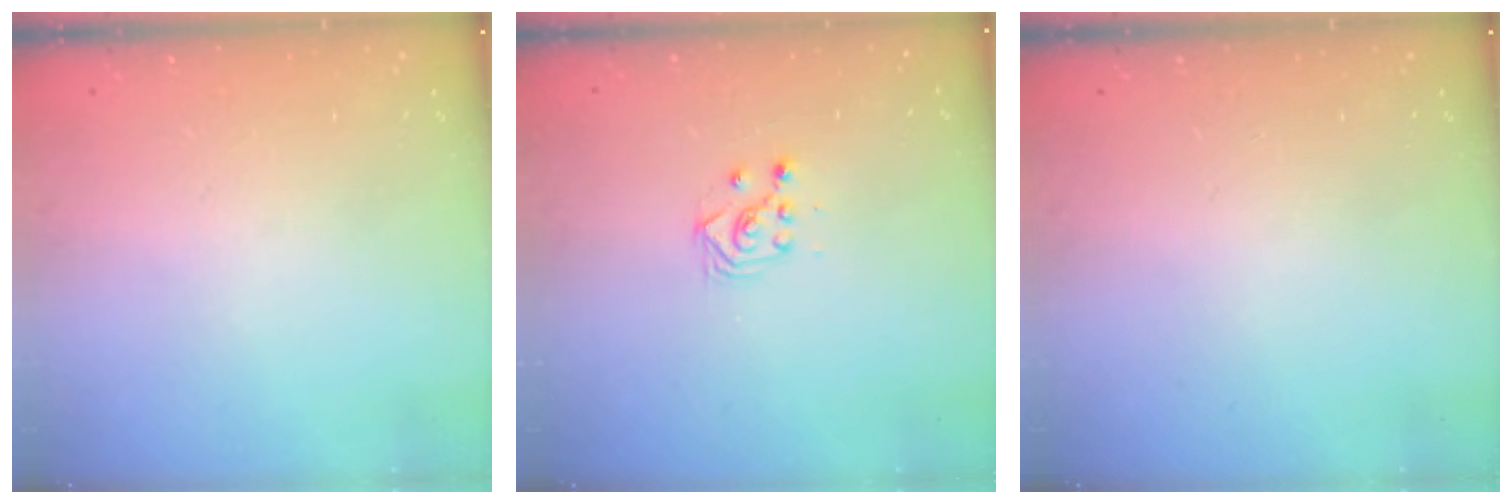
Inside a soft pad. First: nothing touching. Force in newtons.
{"total": 3.3, "press": 3.2, "slide": 0.8}
{"total": 0.0}